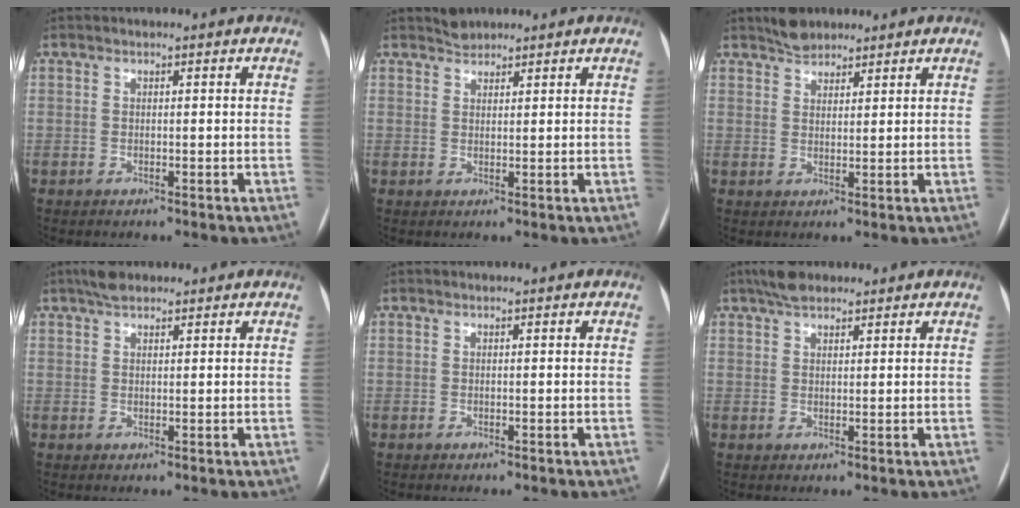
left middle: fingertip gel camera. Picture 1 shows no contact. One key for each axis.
{"total": 1.7, "fx": 1.6, "fy": 0.5, "fz": -0.1, "tx": -0.001, "ty": 0.005, "tz": 0.029}
{"total": 3.4, "fx": 3.0, "fy": 1.4, "fz": 0.7, "tx": -0.014, "ty": 0.009, "tz": 0.051}
{"total": 3.2, "fx": 2.4, "fy": 1.3, "fz": 1.5, "tx": -0.031, "ty": 0.015, "tz": 0.041}
{"total": 0.0}
{"total": 4.3, "fx": 3.3, "fy": 1.8, "fz": 2.0, "tx": -0.042, "ty": 0.017, "tz": 0.059}